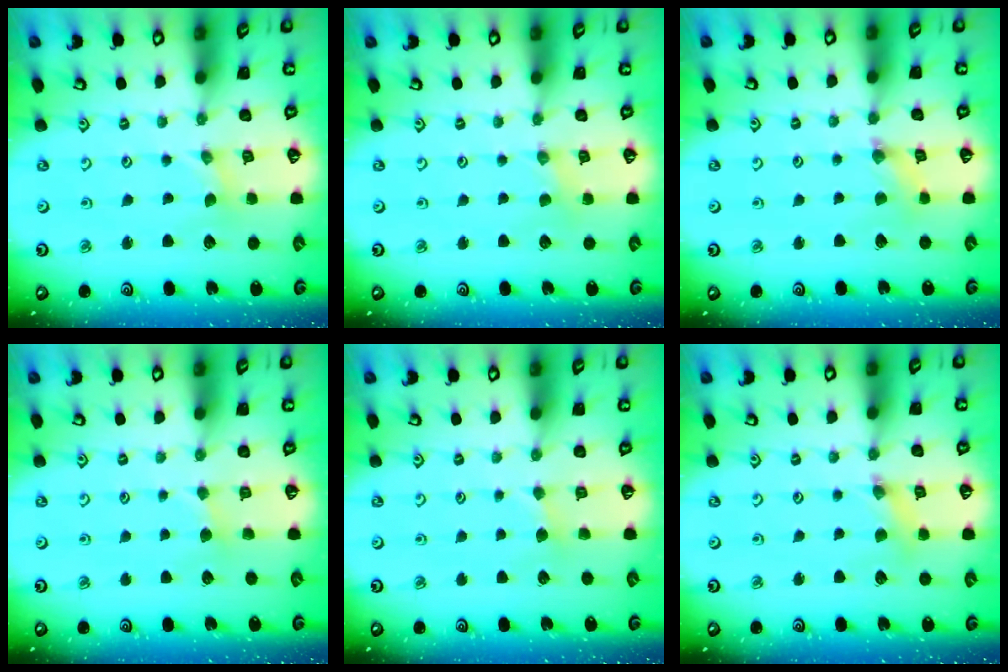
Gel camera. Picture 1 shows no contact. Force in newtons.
{"total": 0.8, "press": 0.8, "slide": 0.2}
{"total": 1.3, "press": 1.3, "slide": 0.3}
{"total": 2.0, "press": 2.0, "slide": 0.1}
{"total": 2.0, "press": 2.0, "slide": 0.1}
{"total": 3.9, "press": 3.9, "slide": 0.4}